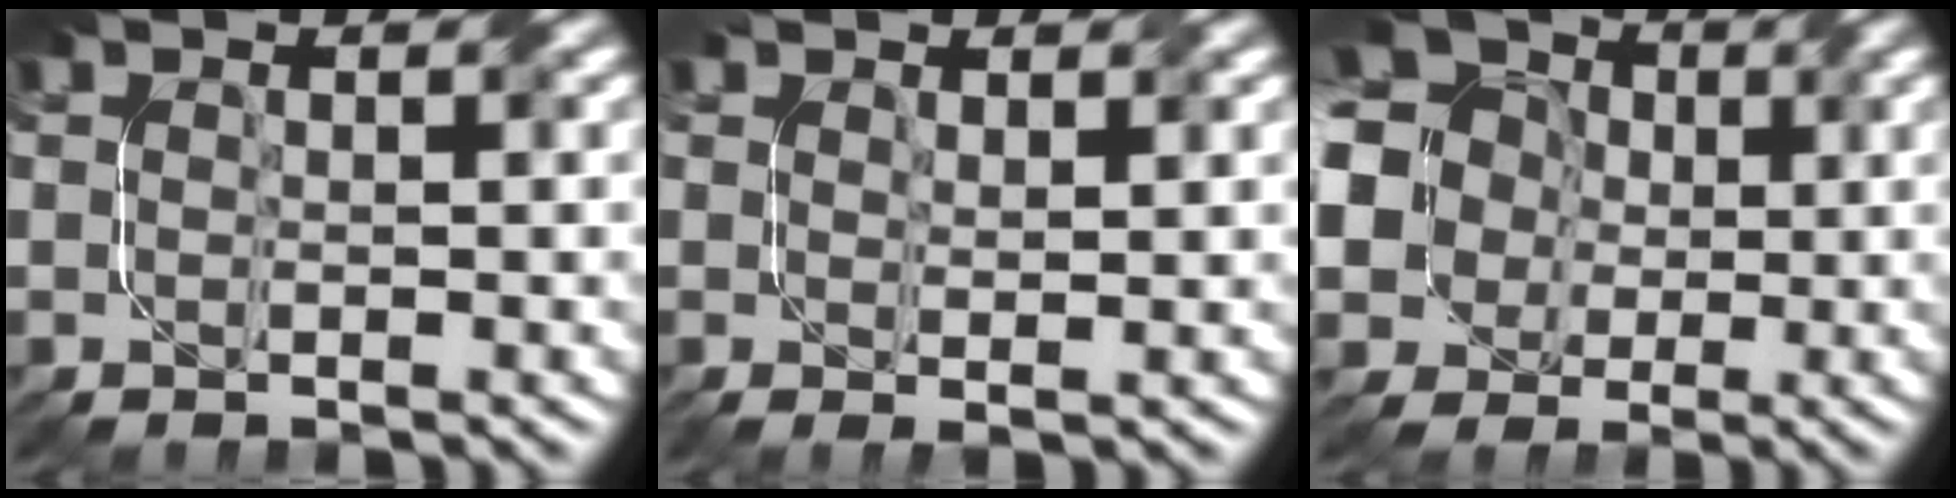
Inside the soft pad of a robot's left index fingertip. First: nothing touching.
{"total": 1.1, "force": [0.7, 0.1, 0.8], "torque": [-0.013, -0.001, 0.011]}
{"total": 19.3, "force": [2.2, 17.4, 8.0], "torque": [-0.209, 0.021, -0.018]}